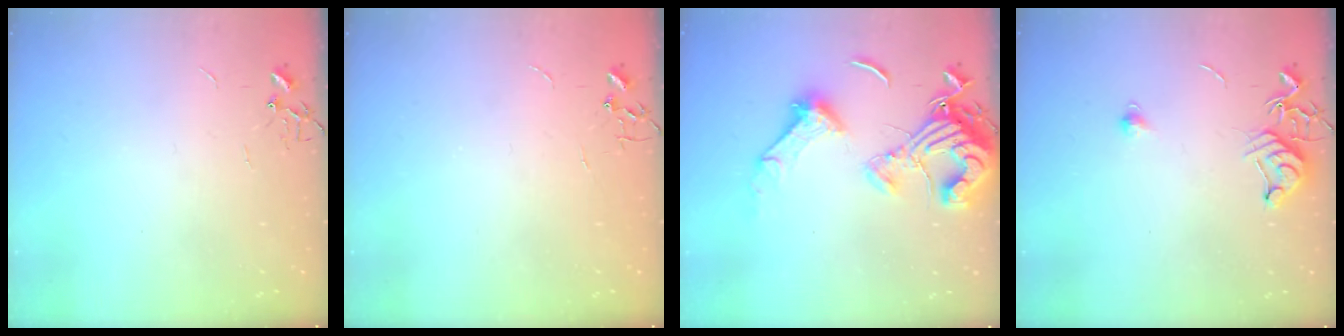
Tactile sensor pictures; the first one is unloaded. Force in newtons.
{"total": 0.0}
{"total": 17.4, "press": 17.4, "slide": 1.8}
{"total": 7.8, "press": 7.7, "slide": 0.8}